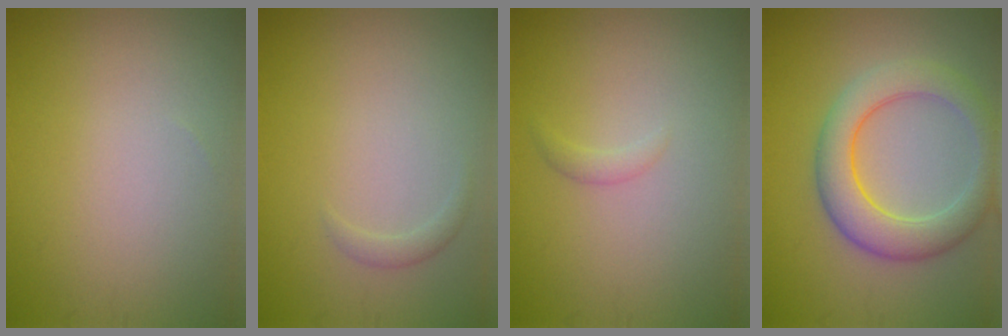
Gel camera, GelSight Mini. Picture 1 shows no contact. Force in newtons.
{"total": 0.9, "press": 0.9, "slide": 0.1}
{"total": 0.8, "press": 0.8, "slide": 0.1}
{"total": 5.9, "press": 5.9, "slide": 0.2}